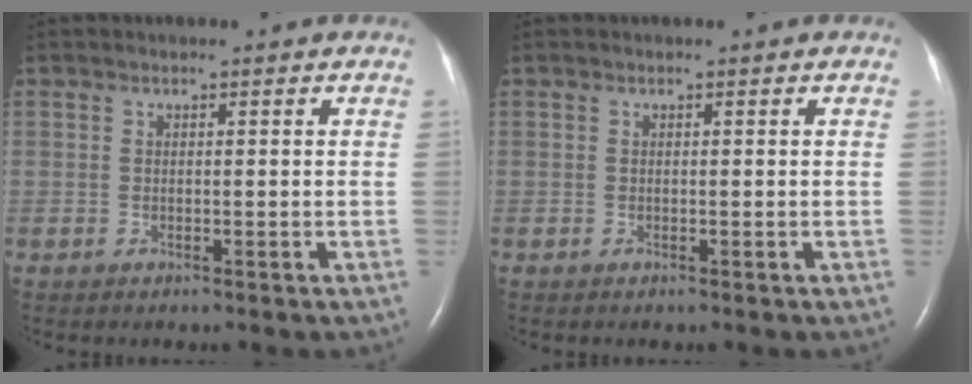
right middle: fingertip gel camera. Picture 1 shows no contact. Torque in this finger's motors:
{"motor_torque": [0.00, 0.00, 0.00, 0.00]}